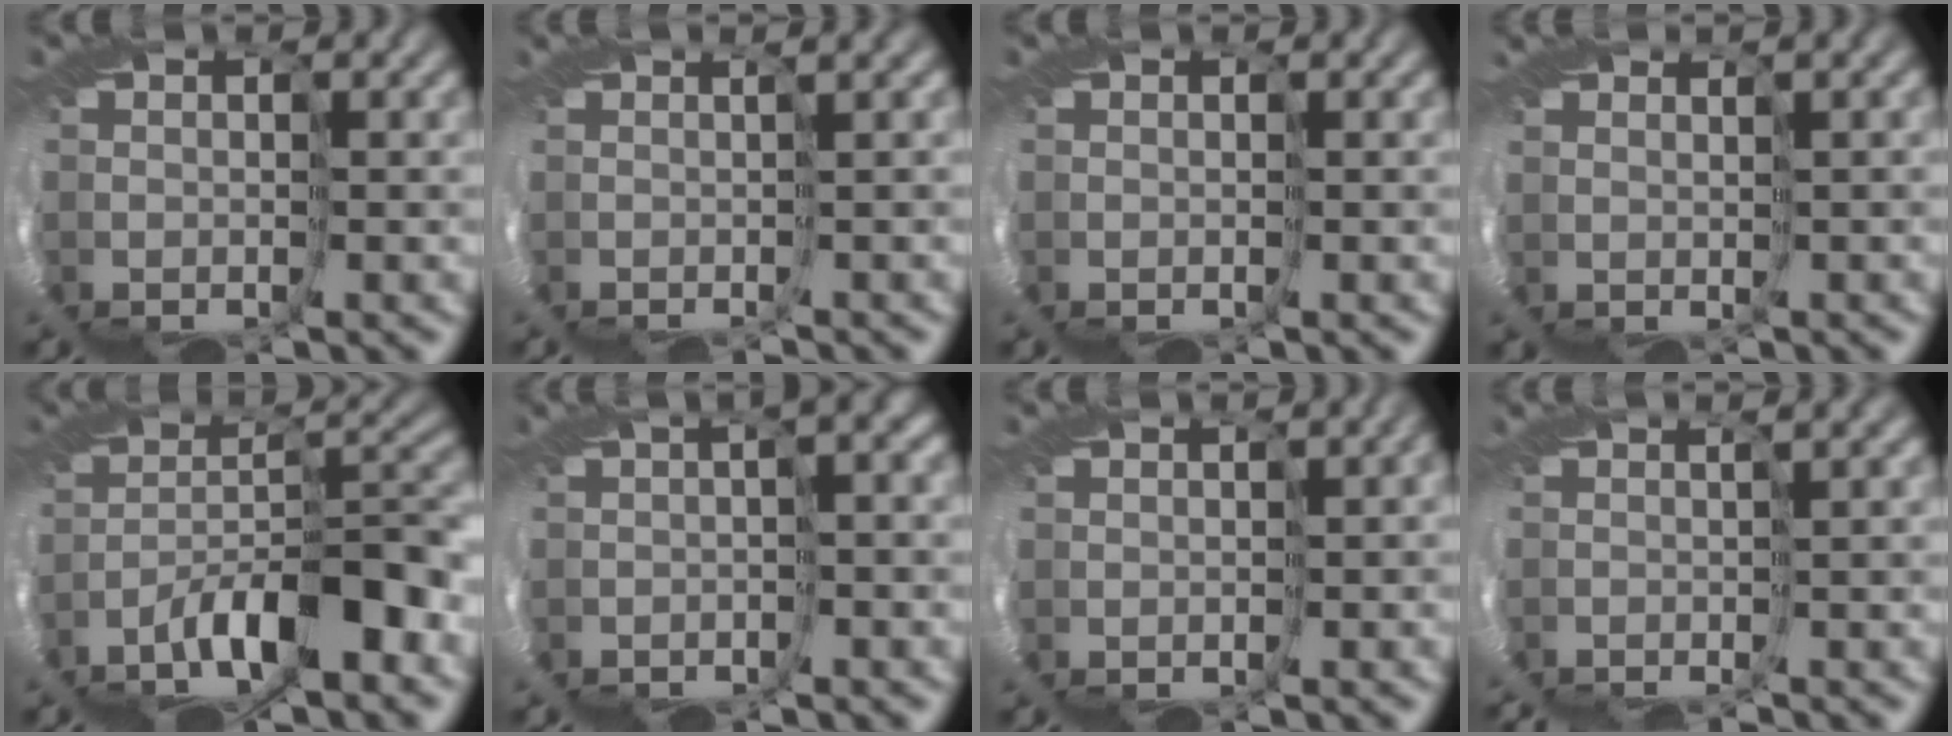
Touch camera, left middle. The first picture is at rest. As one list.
[{"total": 4.9, "force": [-1.9, -3.7, -2.5], "torque": [0.036, -0.007, -0.008]}, {"total": 0.0}, {"total": 0.8, "force": [0.5, -0.4, -0.5], "torque": [0.007, -0.012, 0.020]}, {"total": 4.9, "force": [-3.7, -1.2, 3.0], "torque": [-0.056, 0.008, -0.064]}, {"total": 2.9, "force": [-1.8, -2.2, -0.4], "torque": [0.000, -0.006, -0.007]}, {"total": 1.0, "force": [-0.4, 0.3, 0.9], "torque": [-0.014, 0.003, 0.006]}, {"total": 5.7, "force": [-4.1, -3.1, -2.4], "torque": [0.023, -0.016, -0.037]}]